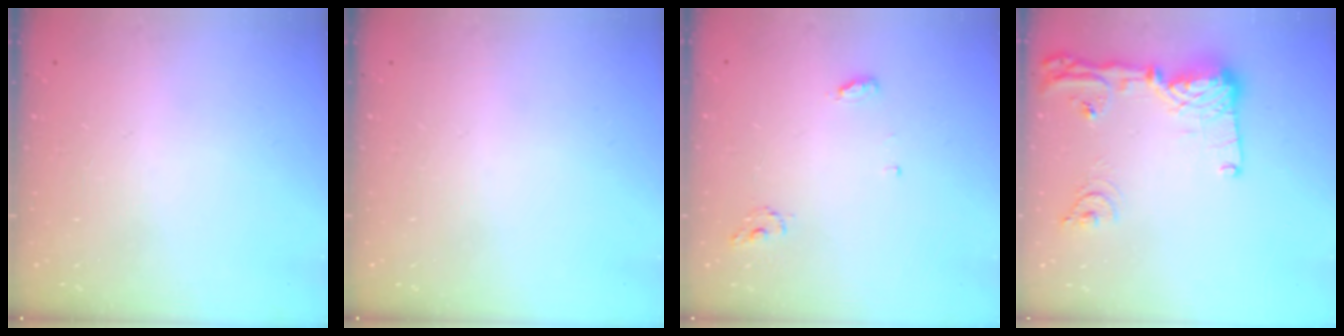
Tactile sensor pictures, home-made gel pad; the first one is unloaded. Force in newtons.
{"total": 0.0}
{"total": 5.1, "press": 5.1, "slide": 0.4}
{"total": 16.7, "press": 16.6, "slide": 1.9}